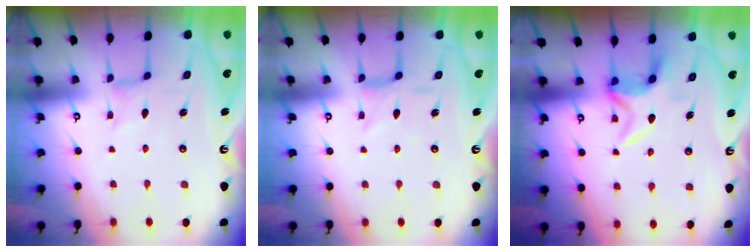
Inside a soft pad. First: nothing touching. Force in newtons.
{"total": 2.3, "press": 2.3, "slide": 0.5}
{"total": 5.3, "press": 5.1, "slide": 1.3}